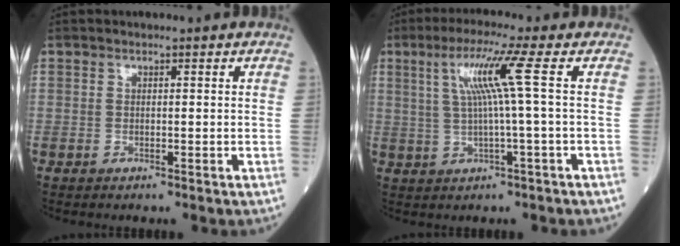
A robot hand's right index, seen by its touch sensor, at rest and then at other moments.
{"total": 7.1, "force": [1.6, -1.6, 6.8], "torque": [-0.130, 0.014, 0.039]}